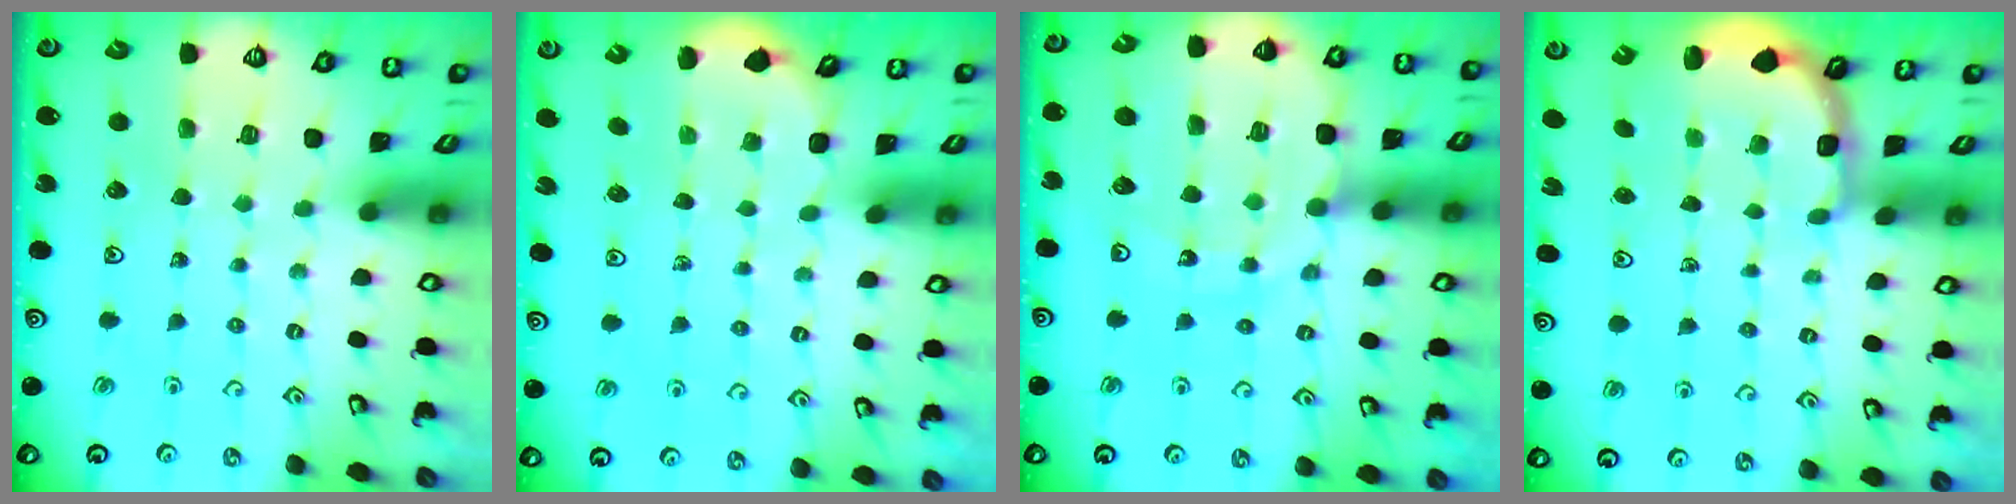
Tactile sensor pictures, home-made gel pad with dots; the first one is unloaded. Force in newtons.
{"total": 2.2, "press": 1.7, "slide": 1.3}
{"total": 13.3, "press": 13.2, "slide": 1.8}
{"total": 2.9, "press": 2.5, "slide": 1.4}